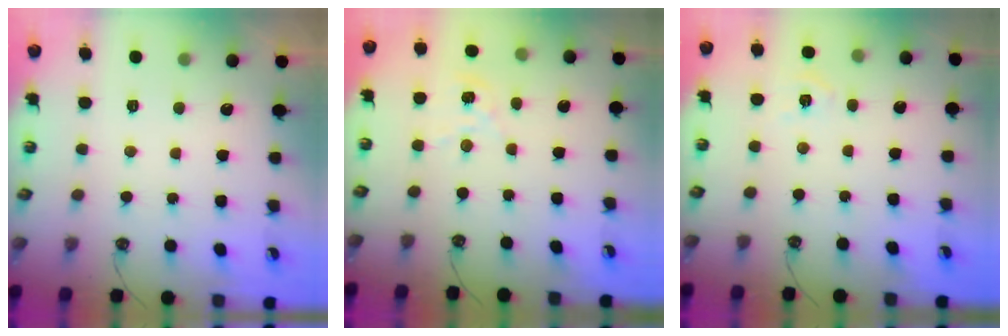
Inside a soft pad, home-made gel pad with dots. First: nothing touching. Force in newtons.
{"total": 2.9, "press": 2.9, "slide": 0.4}
{"total": 4.1, "press": 4.1, "slide": 0.3}